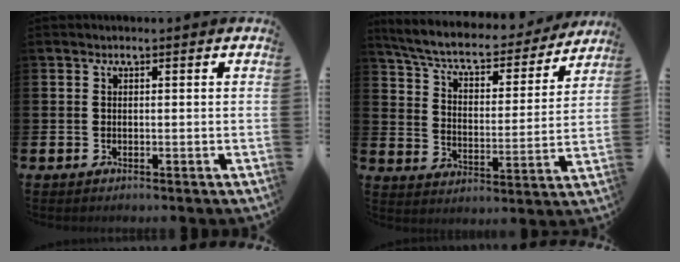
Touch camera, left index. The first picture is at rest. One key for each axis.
{"total": 7.3, "fx": 6.6, "fy": 1.7, "fz": 2.6, "tx": -0.087, "ty": -0.045, "tz": 0.109}